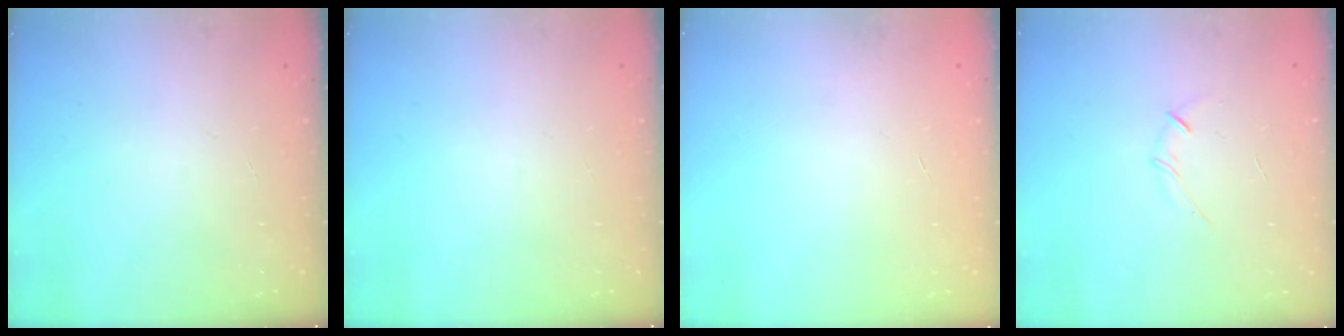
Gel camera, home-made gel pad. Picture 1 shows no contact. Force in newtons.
{"total": 0.0}
{"total": 0.0}
{"total": 3.5, "press": 3.3, "slide": 1.0}